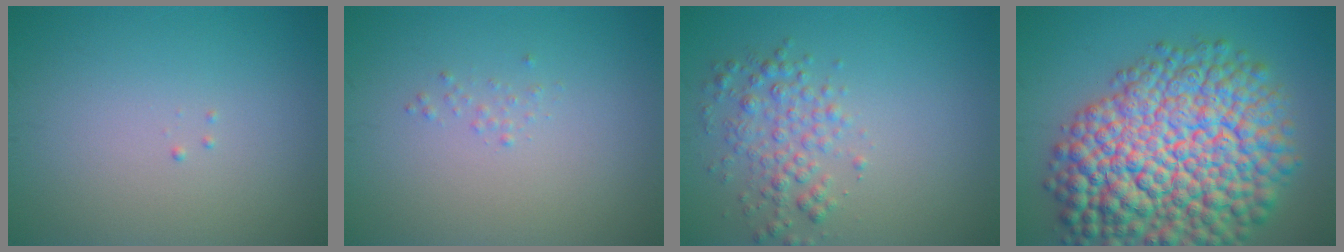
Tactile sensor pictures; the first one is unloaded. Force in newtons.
{"total": 0.5, "press": 0.5, "slide": 0.0}
{"total": 2.9, "press": 2.9, "slide": 0.1}
{"total": 16.2, "press": 16.2, "slide": 0.6}